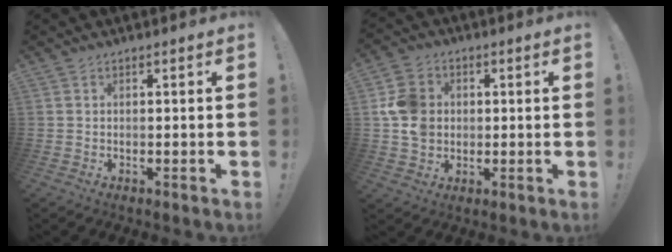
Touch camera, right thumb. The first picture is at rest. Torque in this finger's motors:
{"motor_torque": [1.15, 1.03, 0.88, -0.09, 0.16]}